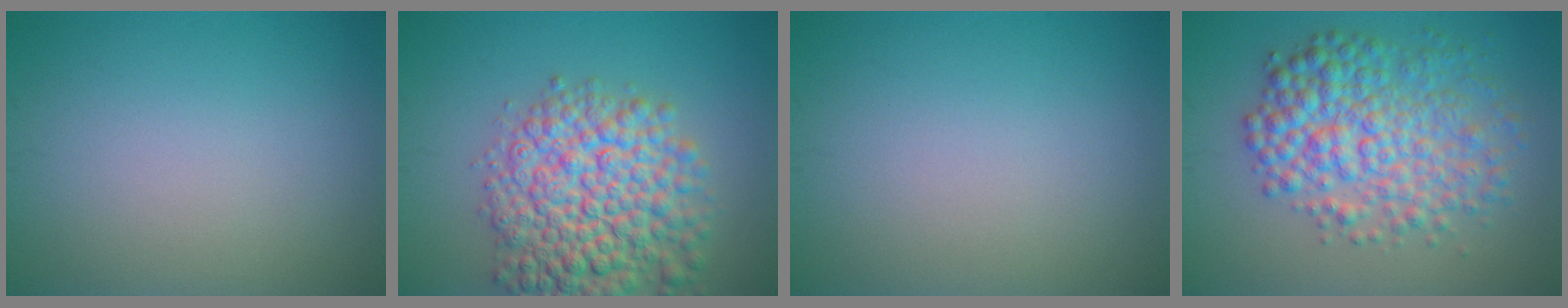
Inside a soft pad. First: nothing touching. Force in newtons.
{"total": 9.5, "press": 9.5, "slide": 0.4}
{"total": 0.0}
{"total": 7.1, "press": 7.1, "slide": 0.1}